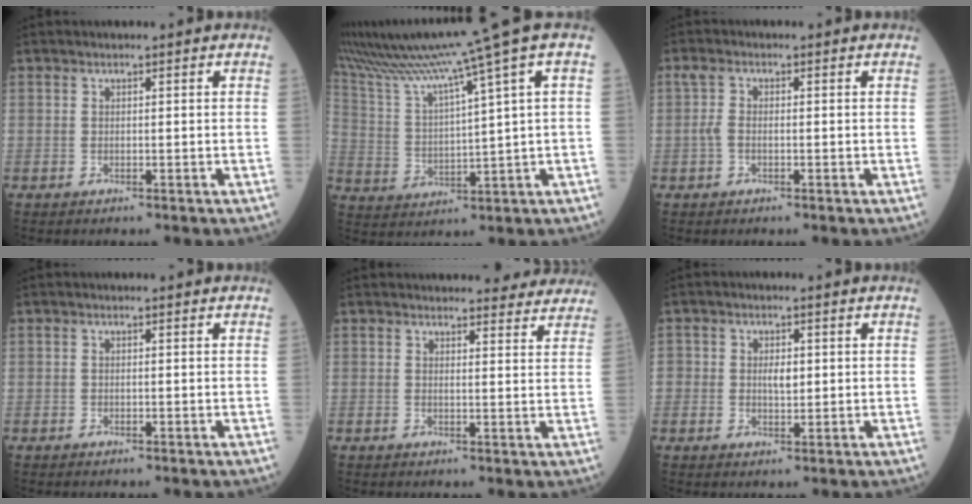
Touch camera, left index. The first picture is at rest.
{"total": 14.7, "force": [11.1, -2.8, 9.2], "torque": [-0.169, -0.005, 0.199]}
{"total": 2.0, "force": [-0.2, 1.0, 1.7], "torque": [-0.046, 0.005, -0.003]}
{"total": 0.0}
{"total": 12.5, "force": [12.0, 2.6, 2.7], "torque": [-0.003, -0.001, 0.125]}
{"total": 2.8, "force": [0.3, 1.9, 2.1], "torque": [-0.030, 0.003, 0.009]}